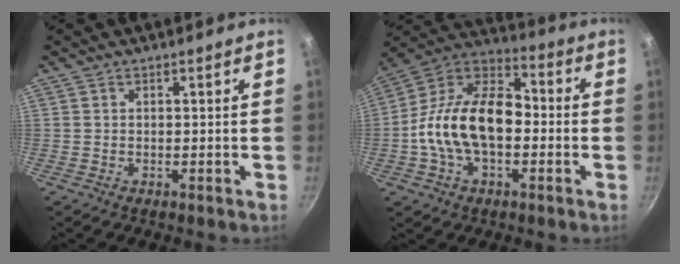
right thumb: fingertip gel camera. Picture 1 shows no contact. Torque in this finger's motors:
{"motor_torque": [2.57, 2.44, 1.82, -0.95, 0.21]}